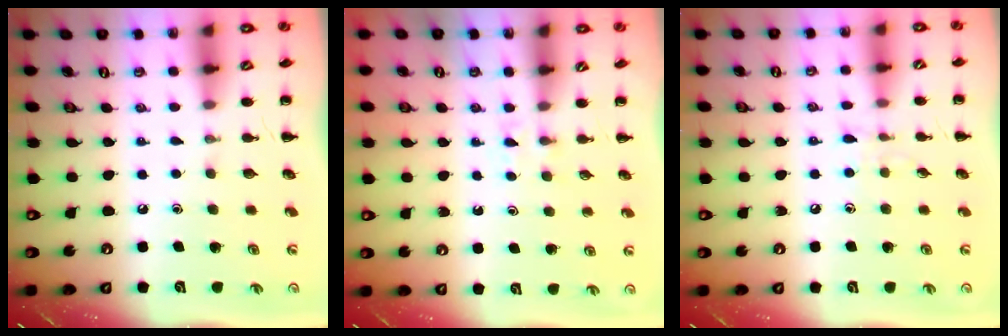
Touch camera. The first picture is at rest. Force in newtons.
{"total": 2.4, "press": 2.0, "slide": 1.2}
{"total": 4.9, "press": 4.5, "slide": 1.8}